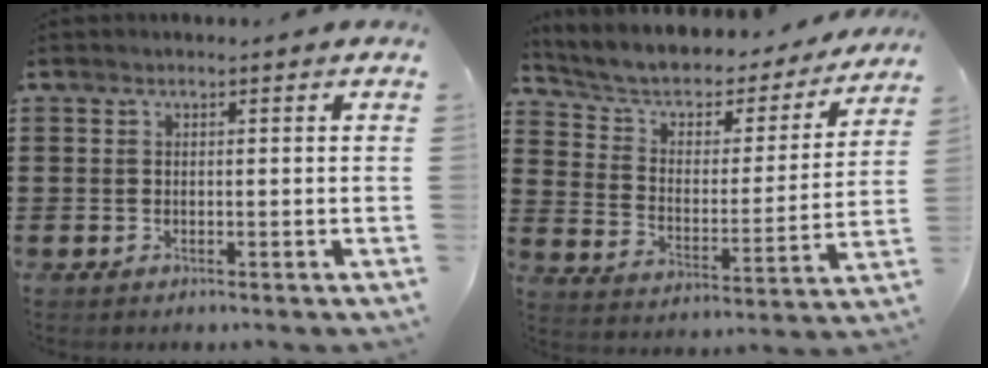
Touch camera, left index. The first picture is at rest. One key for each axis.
{"total": 4.6, "fx": 2.9, "fy": 2.9, "fz": 2.1, "tx": -0.063, "ty": -0.022, "tz": 0.042}